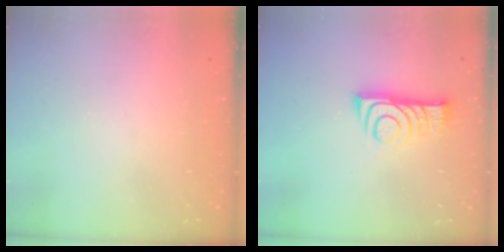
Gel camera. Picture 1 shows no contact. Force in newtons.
{"total": 9.6, "press": 9.6, "slide": 0.1}